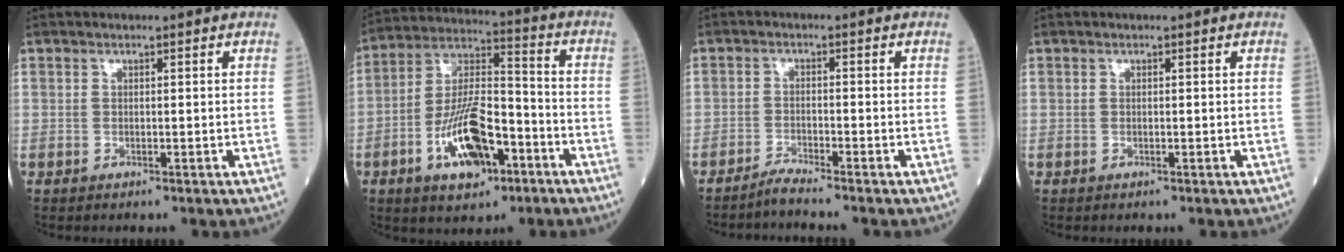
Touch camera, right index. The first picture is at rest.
{"total": 13.8, "force": [-5.7, 5.5, 11.2], "torque": [-0.218, 0.008, -0.098]}
{"total": 2.8, "force": [-2.6, -1.0, 0.4], "torque": [-0.011, -0.011, -0.055]}
{"total": 0.0}